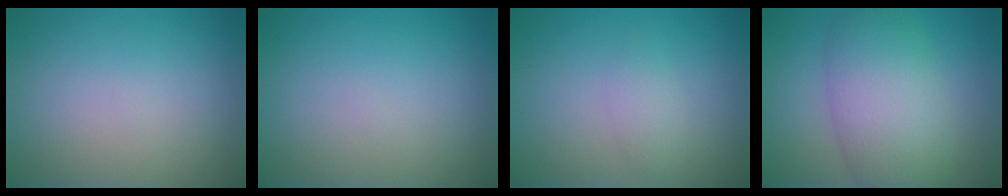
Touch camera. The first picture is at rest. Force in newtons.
{"total": 0.0}
{"total": 1.4, "press": 1.4, "slide": 0.0}
{"total": 7.8, "press": 7.8, "slide": 0.2}